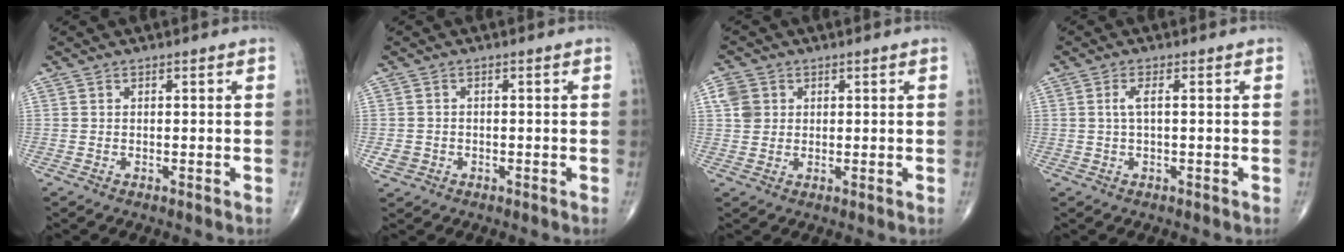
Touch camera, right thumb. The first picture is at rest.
{"total": 2.2, "force": [-0.7, 2.0, 0.7], "torque": [-0.011, 0.006, -0.010]}
{"total": 4.1, "force": [1.2, 3.5, 1.7], "torque": [-0.019, 0.001, 0.023]}
{"total": 2.1, "force": [0.2, 0.4, 2.1], "torque": [-0.053, 0.005, 0.006]}